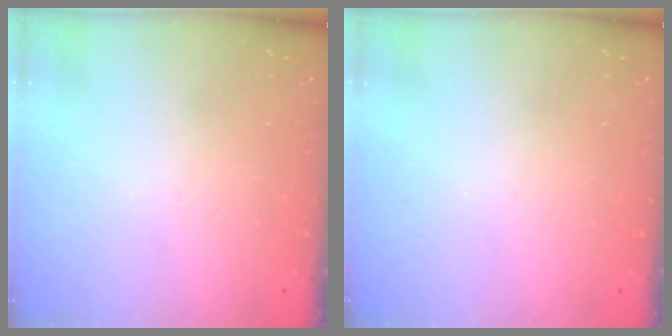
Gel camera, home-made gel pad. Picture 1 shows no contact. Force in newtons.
{"total": 0.0}